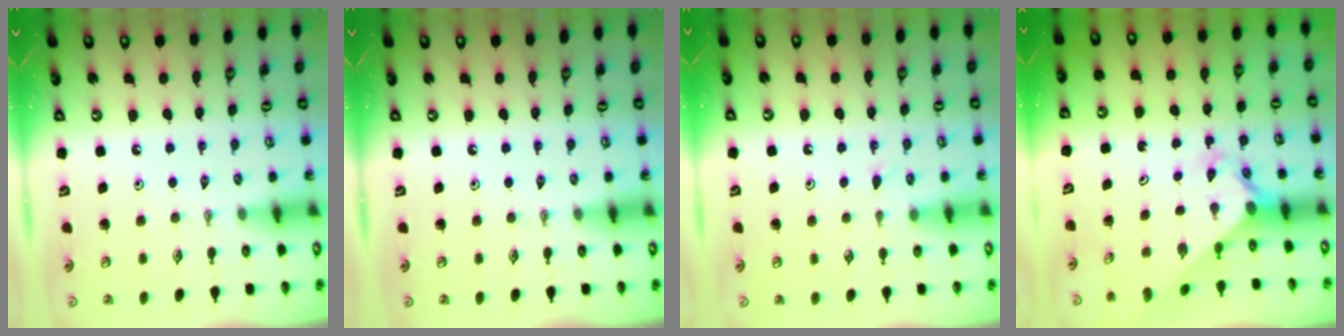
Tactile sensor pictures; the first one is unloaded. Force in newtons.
{"total": 0.0}
{"total": 5.5, "press": 5.5, "slide": 0.6}
{"total": 2.7, "press": 2.6, "slide": 0.3}